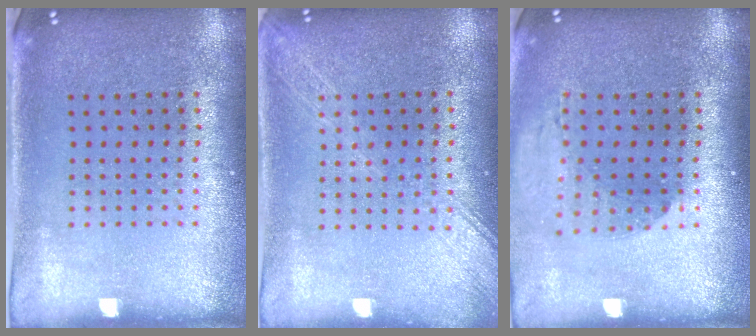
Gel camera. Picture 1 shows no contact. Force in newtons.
{"total": 1.7, "press": 1.7, "slide": 0.2}
{"total": 1.3, "press": 1.3, "slide": 0.4}